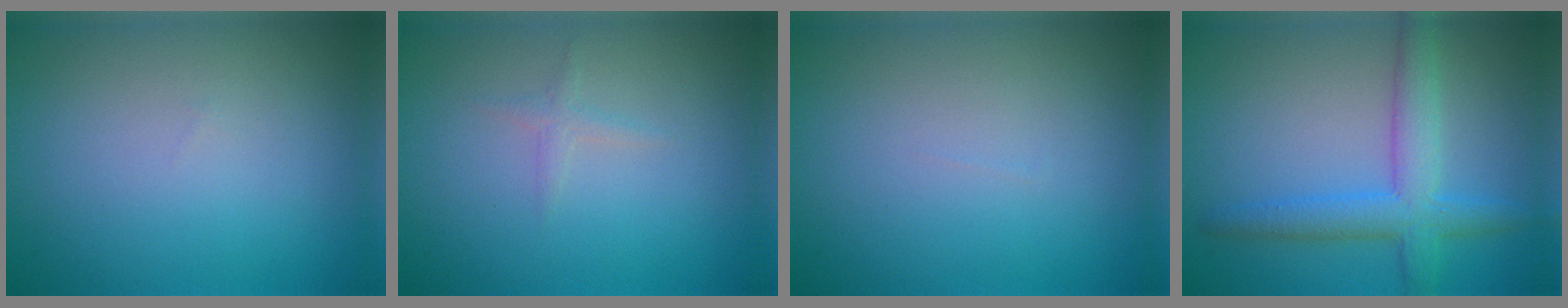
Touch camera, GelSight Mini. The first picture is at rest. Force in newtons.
{"total": 0.8, "press": 0.8, "slide": 0.1}
{"total": 0.0}
{"total": 4.8, "press": 4.8, "slide": 0.1}